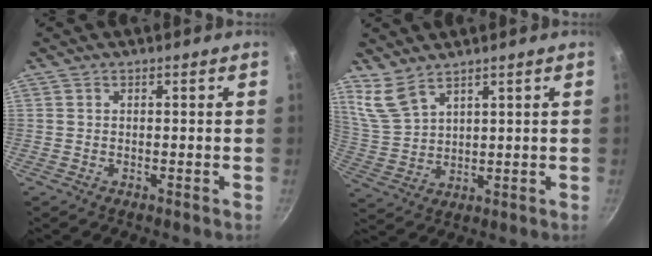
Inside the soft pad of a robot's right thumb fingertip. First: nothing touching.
{"total": 6.1, "force": [4.9, 2.3, 2.7], "torque": [-0.051, -0.029, 0.115]}